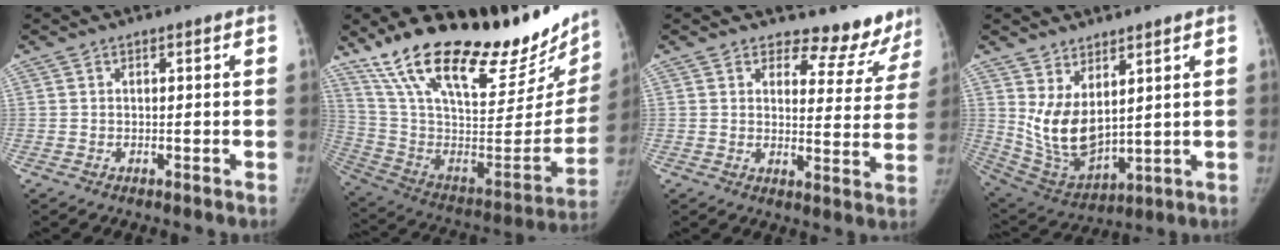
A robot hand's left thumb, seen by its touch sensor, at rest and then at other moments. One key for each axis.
{"total": 36.2, "fx": 26.9, "fy": 11.8, "fz": 21.2, "tx": -0.314, "ty": -0.109, "tz": 0.424}
{"total": 10.8, "fx": 10.1, "fy": 3.9, "fz": 0.7, "tx": 0.045, "ty": -0.090, "tz": 0.105}
{"total": 11.0, "fx": 4.0, "fy": 5.8, "fz": 8.5, "tx": -0.142, "ty": -0.036, "tz": 0.101}